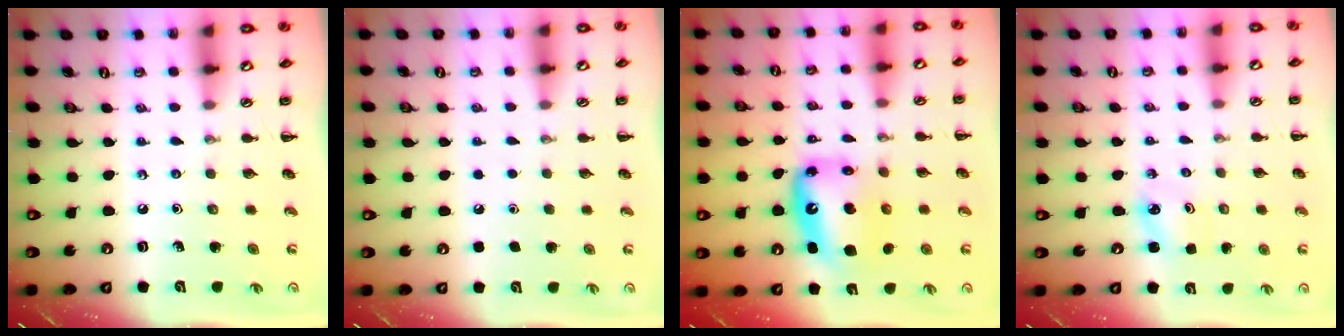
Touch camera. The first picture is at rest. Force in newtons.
{"total": 1.8, "press": 1.8, "slide": 0.1}
{"total": 11.3, "press": 10.9, "slide": 3.1}
{"total": 2.2, "press": 2.2, "slide": 0.3}